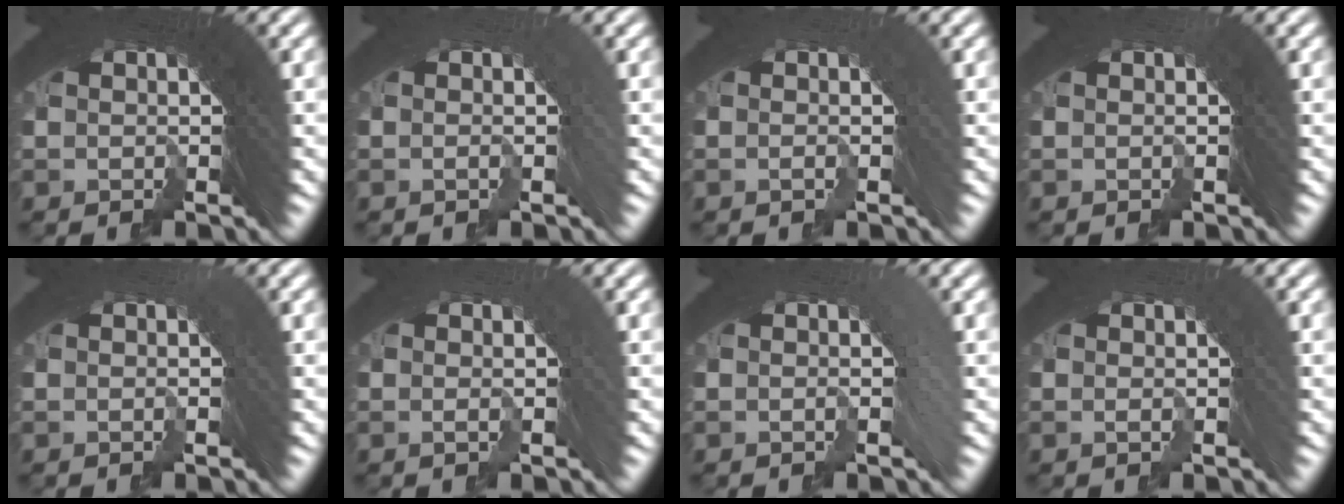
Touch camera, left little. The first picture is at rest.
{"total": 1.4, "force": [-1.1, 0.4, 0.8], "torque": [-0.008, 0.012, -0.023]}
{"total": 1.3, "force": [-1.2, 0.2, 0.5], "torque": [-0.003, 0.010, -0.025]}
{"total": 0.7, "force": [-0.4, 0.4, 0.4], "torque": [-0.007, 0.009, -0.014]}
{"total": 0.7, "force": [-0.6, 0.3, 0.2], "torque": [0.000, 0.012, -0.018]}
{"total": 1.1, "force": [-0.8, 0.2, 0.8], "torque": [-0.013, 0.009, -0.016]}
{"total": 1.4, "force": [-0.7, 0.3, 1.1], "torque": [-0.008, 0.016, -0.017]}
{"total": 0.8, "force": [-0.5, 0.4, 0.6], "torque": [-0.011, 0.009, -0.012]}